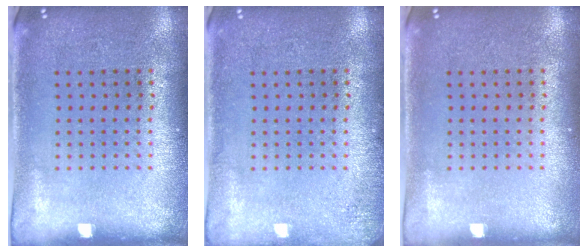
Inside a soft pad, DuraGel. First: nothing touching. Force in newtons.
{"total": 1.3, "press": 1.3, "slide": 0.2}
{"total": 0.0}